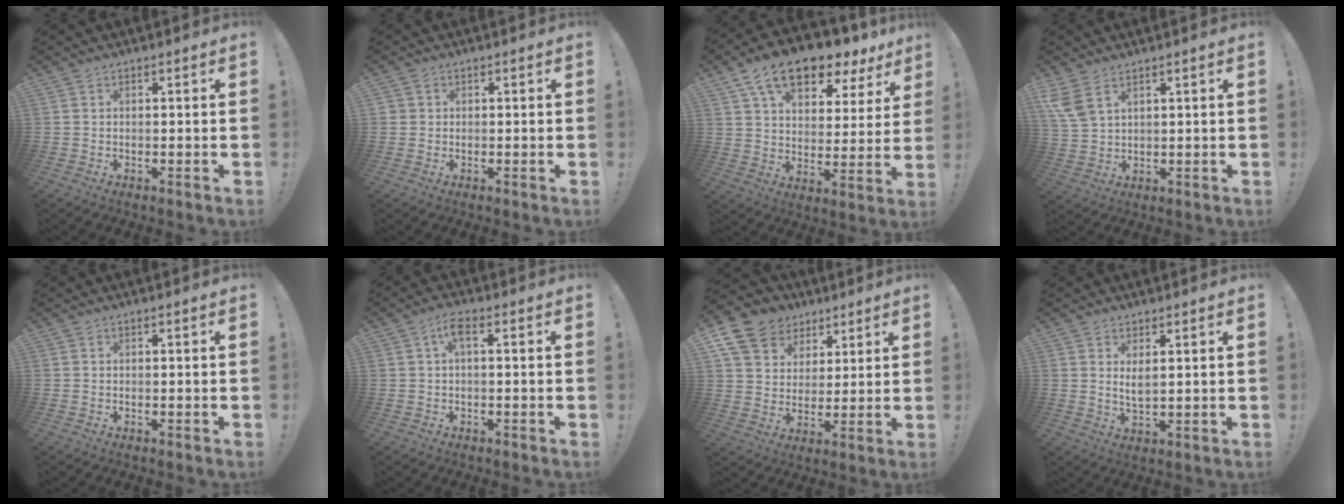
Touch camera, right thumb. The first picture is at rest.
{"total": 1.4, "force": [0.5, 1.3, 0.3], "torque": [0.002, -0.002, 0.008]}
{"total": 15.1, "force": [10.2, 7.6, 8.1], "torque": [-0.135, -0.065, 0.181]}
{"total": 6.8, "force": [4.1, 3.4, 4.2], "torque": [-0.090, -0.013, 0.081]}
{"total": 0.0}
{"total": 4.2, "force": [0.6, 1.3, 4.0], "torque": [-0.082, 0.009, 0.011]}
{"total": 12.3, "force": [6.7, 9.3, 4.3], "torque": [-0.073, -0.042, 0.135]}
{"total": 3.6, "force": [1.7, 0.8, 3.1], "torque": [-0.048, -0.014, 0.028]}